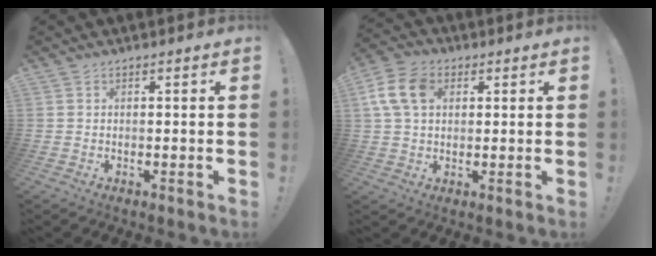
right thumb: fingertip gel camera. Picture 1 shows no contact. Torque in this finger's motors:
{"motor_torque": [0.21, 0.22, 0.06, 0.05, 0.05]}